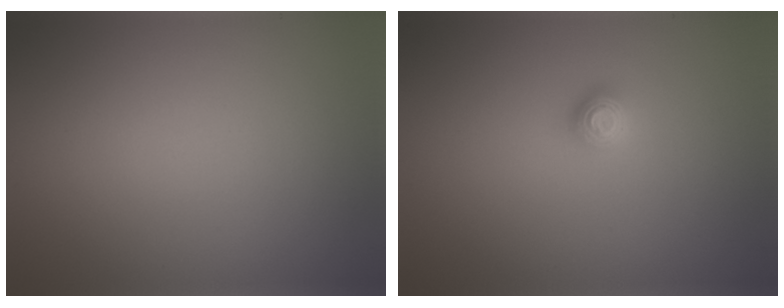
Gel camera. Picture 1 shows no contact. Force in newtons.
{"total": 1.2, "press": 1.1, "slide": 0.3}